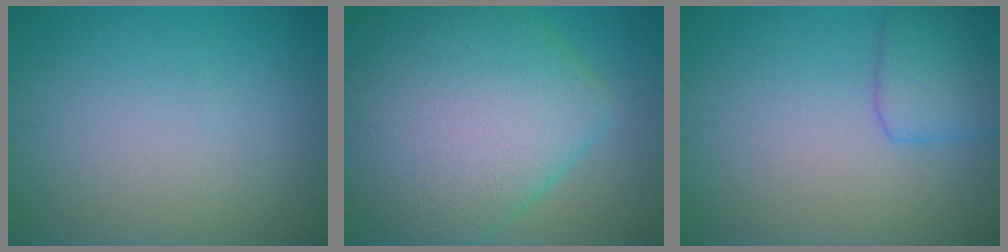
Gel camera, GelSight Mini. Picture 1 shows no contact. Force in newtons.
{"total": 13.7, "press": 13.7, "slide": 0.6}
{"total": 3.4, "press": 3.4, "slide": 0.2}